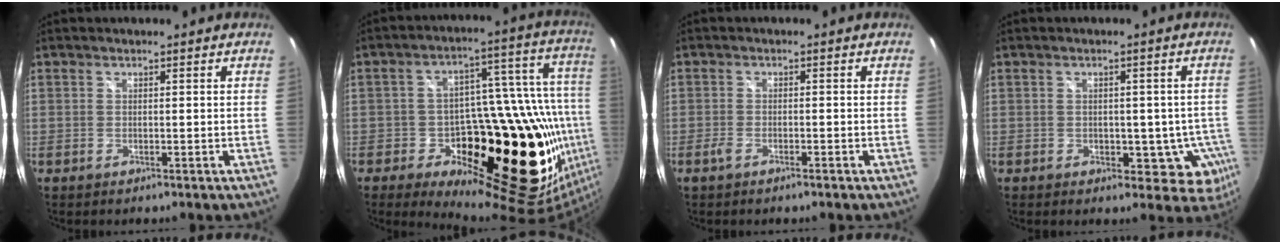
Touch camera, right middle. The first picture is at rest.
{"total": 33.6, "force": [-11.0, 17.4, 26.6], "torque": [-0.393, 0.011, -0.145]}
{"total": 2.2, "force": [-1.7, 0.5, 1.4], "torque": [-0.038, -0.001, -0.036]}
{"total": 8.4, "force": [-2.6, 6.1, 5.2], "torque": [-0.053, 0.009, -0.020]}